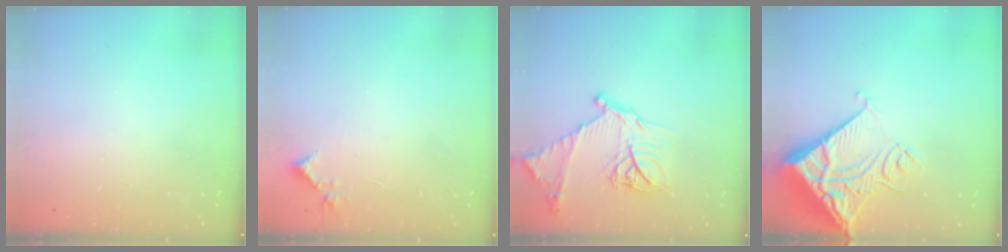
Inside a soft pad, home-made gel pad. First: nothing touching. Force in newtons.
{"total": 4.4, "press": 4.4, "slide": 0.5}
{"total": 19.1, "press": 19.0, "slide": 1.7}
{"total": 11.2, "press": 11.1, "slide": 1.5}